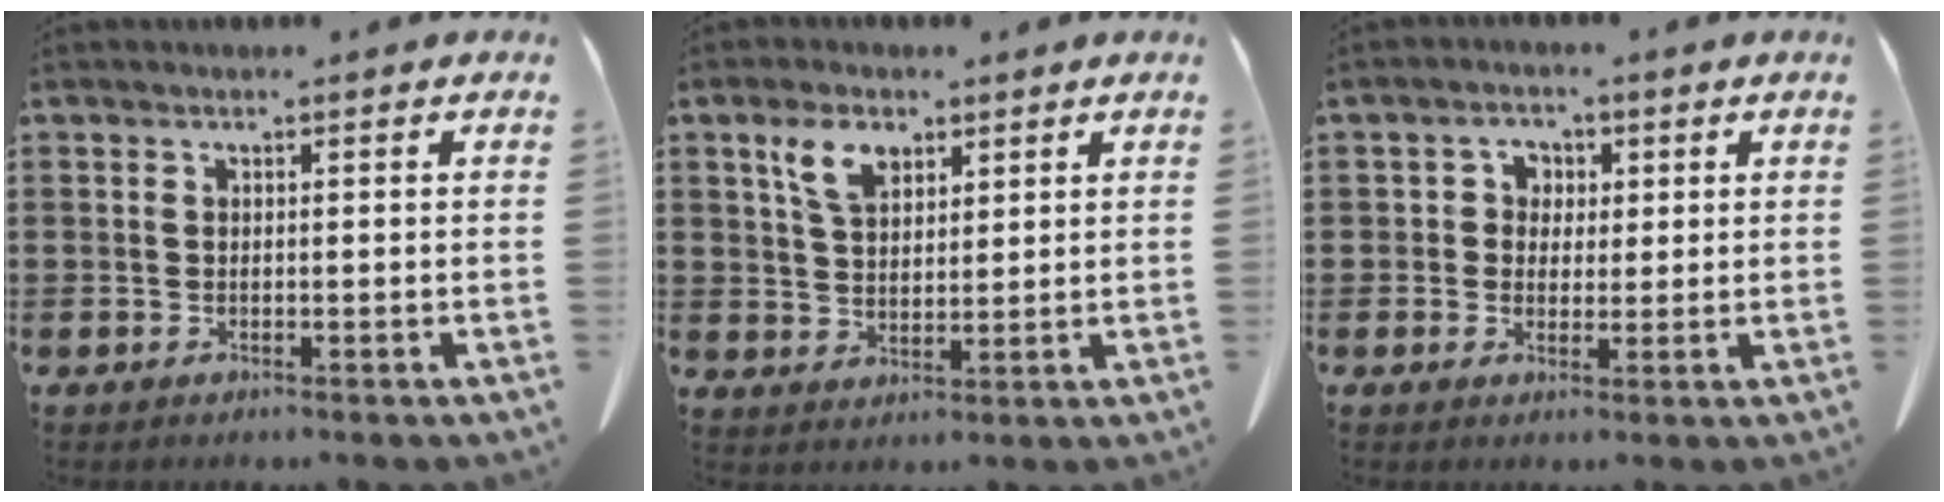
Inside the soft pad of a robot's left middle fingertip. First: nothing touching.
{"total": 5.5, "force": [3.2, 3.2, 3.2], "torque": [-0.068, 0.008, 0.057]}
{"total": 2.9, "force": [0.8, 2.8, 0.6], "torque": [-0.019, 0.007, 0.010]}